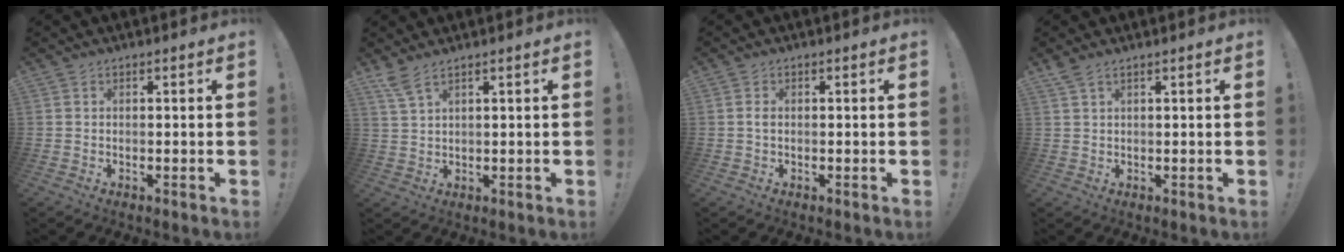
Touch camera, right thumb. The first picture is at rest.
{"total": 4.3, "force": [3.0, 0.6, 2.9], "torque": [-0.066, -0.012, 0.057]}
{"total": 0.8, "force": [-0.3, 0.3, 0.7], "torque": [-0.010, 0.000, -0.007]}
{"total": 2.2, "force": [1.7, 0.6, 1.2], "torque": [-0.026, -0.005, 0.032]}